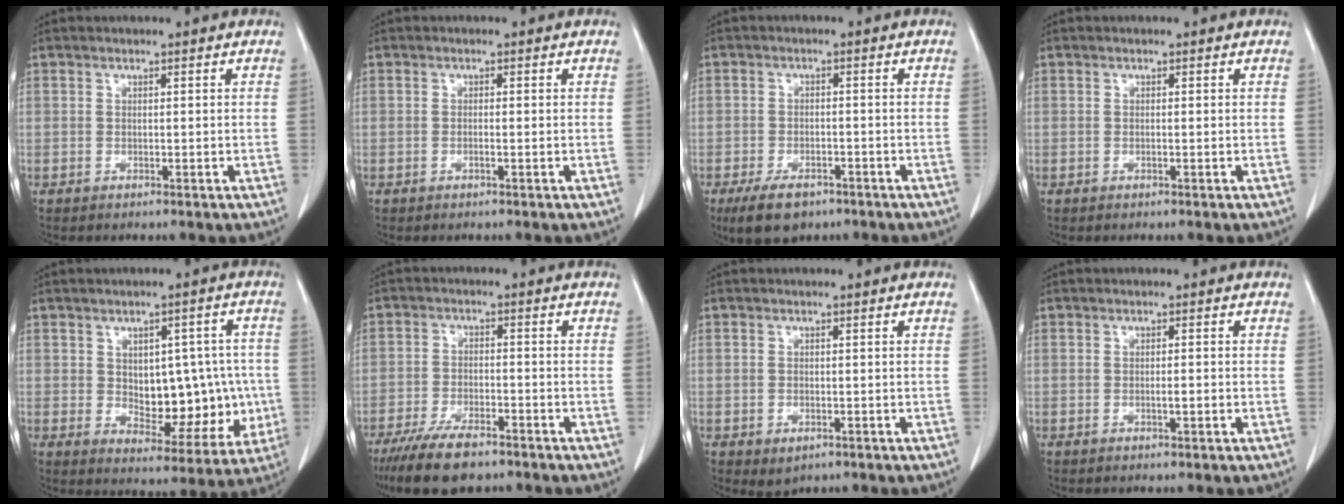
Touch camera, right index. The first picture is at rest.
{"total": 0.7, "force": [-0.3, 0.0, 0.6], "torque": [-0.013, 0.000, -0.005]}
{"total": 6.2, "force": [-4.3, 3.2, 3.3], "torque": [-0.062, -0.004, -0.067]}
{"total": 0.0}
{"total": 12.2, "force": [-0.3, 6.9, 10.0], "torque": [-0.116, 0.020, 0.020]}
{"total": 9.0, "force": [-6.8, 2.7, 5.3], "torque": [-0.095, -0.016, -0.118]}
{"total": 2.2, "force": [-1.1, 1.5, 1.3], "torque": [-0.017, -0.001, -0.004]}
{"total": 1.3, "force": [-0.4, 0.1, 1.2], "torque": [-0.024, 0.000, -0.008]}